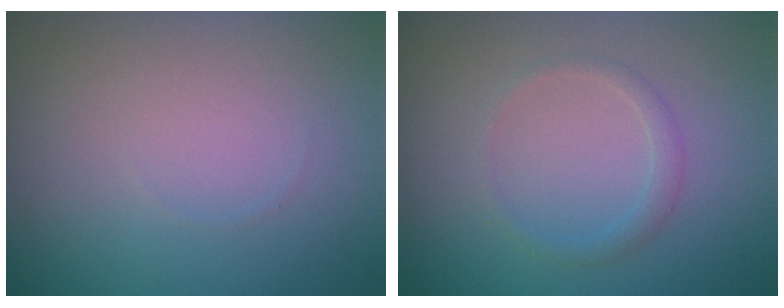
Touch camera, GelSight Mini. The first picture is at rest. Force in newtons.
{"total": 1.3, "press": 1.3, "slide": 0.1}